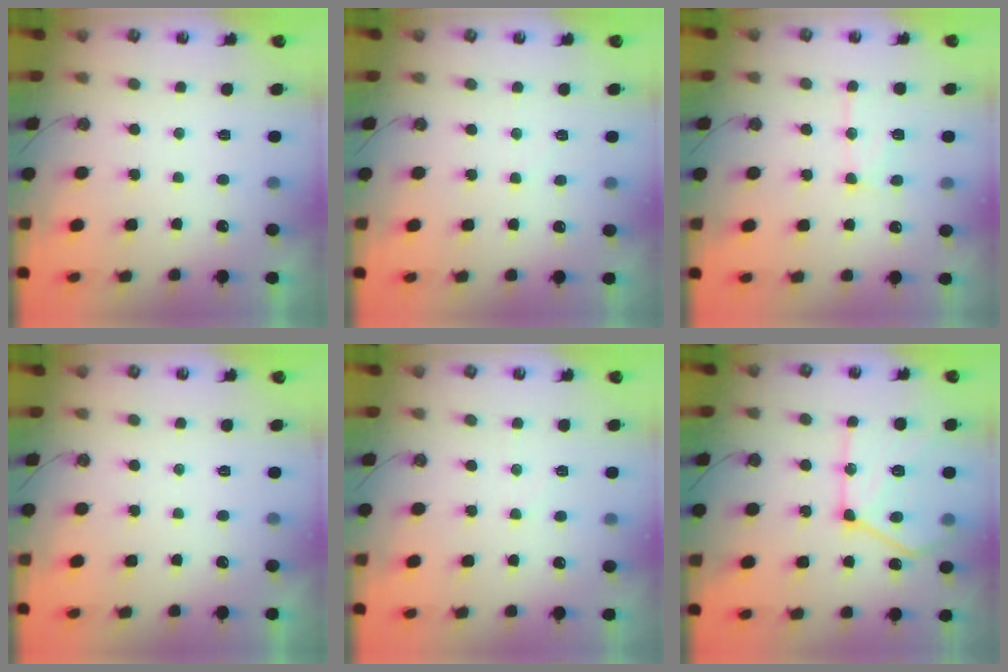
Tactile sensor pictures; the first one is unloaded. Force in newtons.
{"total": 4.0, "press": 3.9, "slide": 0.6}
{"total": 12.4, "press": 12.3, "slide": 1.1}
{"total": 0.0}
{"total": 3.7, "press": 3.6, "slide": 0.6}
{"total": 20.5, "press": 20.4, "slide": 2.0}